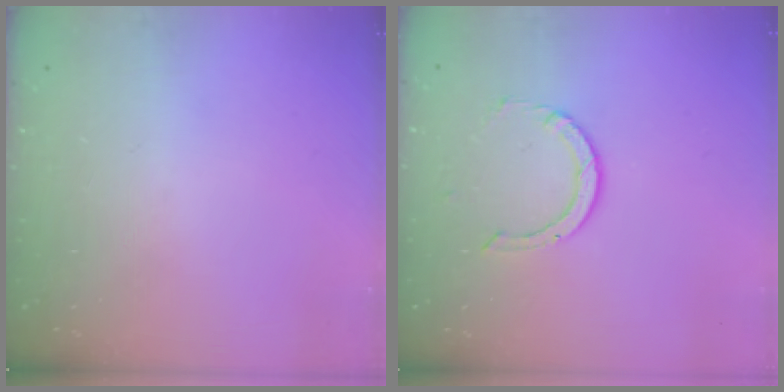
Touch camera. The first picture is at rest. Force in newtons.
{"total": 1.7, "press": 1.7, "slide": 0.1}